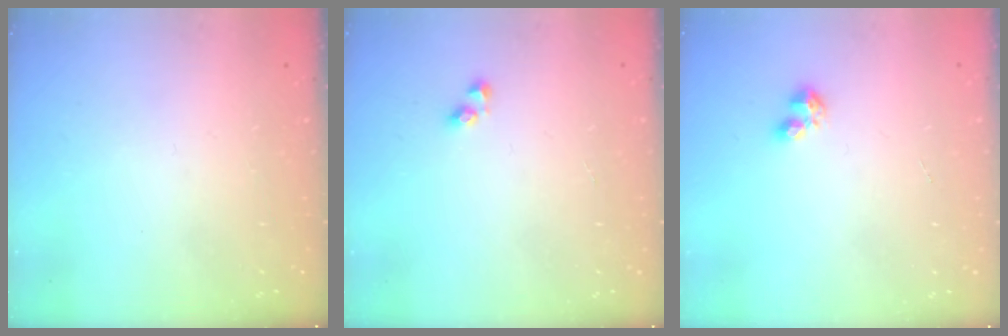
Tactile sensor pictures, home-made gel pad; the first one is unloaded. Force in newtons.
{"total": 2.9, "press": 2.8, "slide": 0.3}
{"total": 3.8, "press": 3.7, "slide": 0.5}